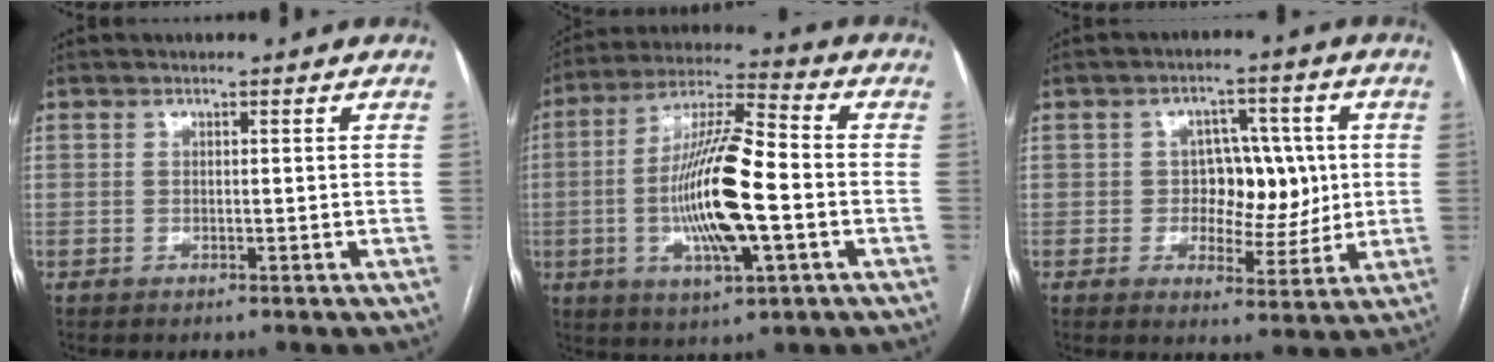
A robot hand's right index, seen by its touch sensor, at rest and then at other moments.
{"total": 15.8, "force": [-2.8, 2.8, 15.3], "torque": [-0.294, 0.002, -0.048]}
{"total": 7.9, "force": [0.6, 5.5, 5.6], "torque": [-0.062, 0.019, 0.016]}